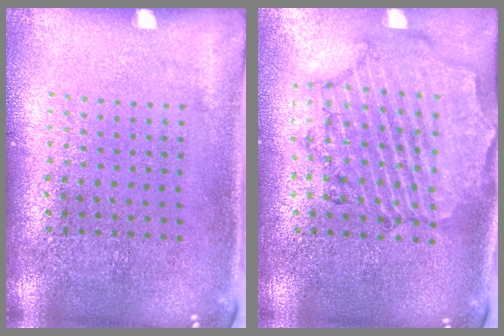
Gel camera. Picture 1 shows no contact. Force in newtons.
{"total": 1.6, "press": 1.6, "slide": 0.4}